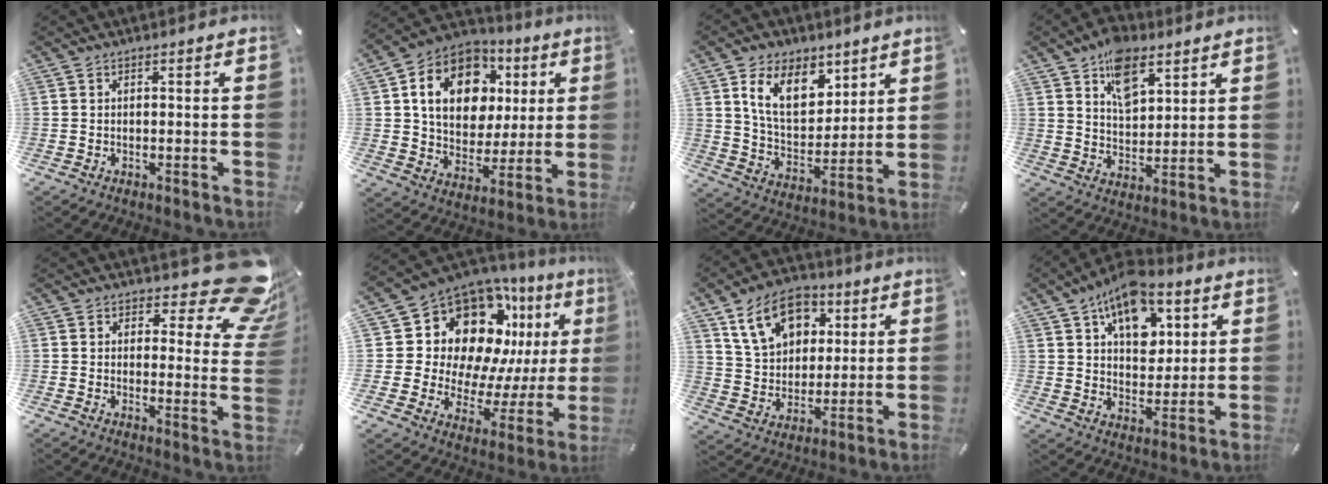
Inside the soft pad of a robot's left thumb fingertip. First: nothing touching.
{"total": 15.6, "force": [5.0, 12.4, 8.0], "torque": [-0.140, -0.014, 0.096]}
{"total": 13.5, "force": [7.4, 8.7, 7.2], "torque": [-0.131, -0.024, 0.138]}
{"total": 10.3, "force": [6.2, 6.1, 5.5], "torque": [-0.080, -0.027, 0.108]}
{"total": 13.4, "force": [8.5, 5.5, 8.7], "torque": [-0.099, -0.074, 0.143]}
{"total": 17.1, "force": [9.4, 11.6, 8.4], "torque": [-0.136, -0.105, 0.174]}
{"total": 13.8, "force": [6.8, 10.2, 6.4], "torque": [-0.109, -0.013, 0.129]}
{"total": 13.5, "force": [7.7, 8.6, 7.1], "torque": [-0.108, -0.036, 0.138]}